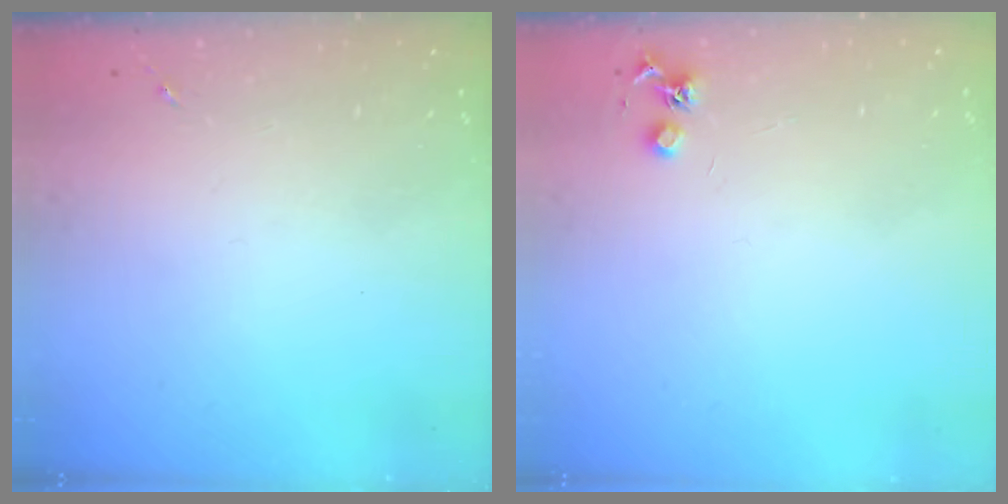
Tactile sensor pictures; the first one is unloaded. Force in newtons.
{"total": 4.1, "press": 4.1, "slide": 0.5}